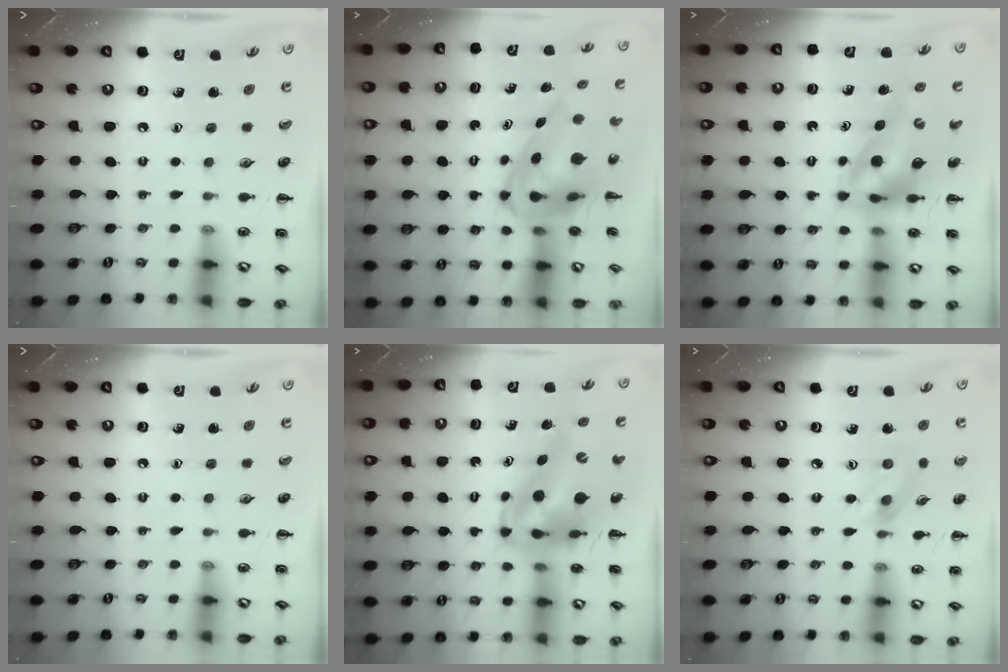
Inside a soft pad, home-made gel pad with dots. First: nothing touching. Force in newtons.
{"total": 8.1, "press": 7.7, "slide": 2.3}
{"total": 10.6, "press": 10.1, "slide": 3.3}
{"total": 0.0}
{"total": 10.4, "press": 10.0, "slide": 3.0}
{"total": 2.6, "press": 2.6, "slide": 0.6}